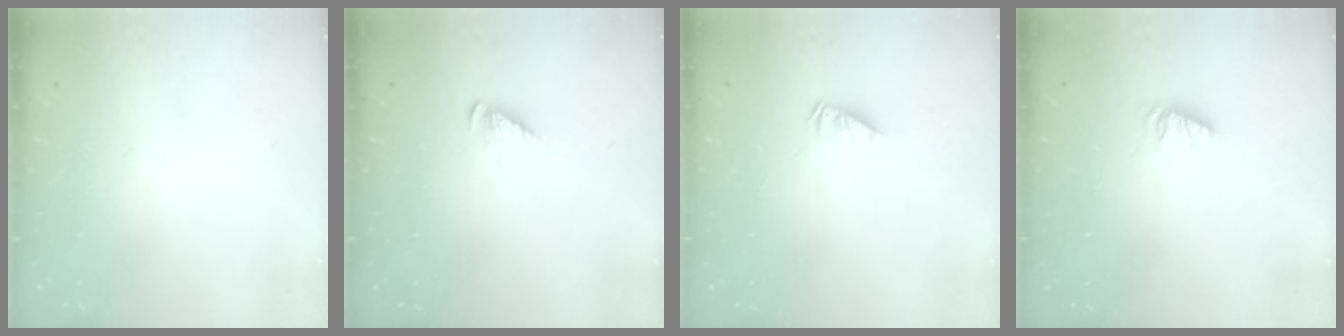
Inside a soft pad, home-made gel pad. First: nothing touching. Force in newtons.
{"total": 3.3, "press": 3.2, "slide": 0.5}
{"total": 2.1, "press": 2.1, "slide": 0.3}
{"total": 1.3, "press": 1.2, "slide": 0.2}